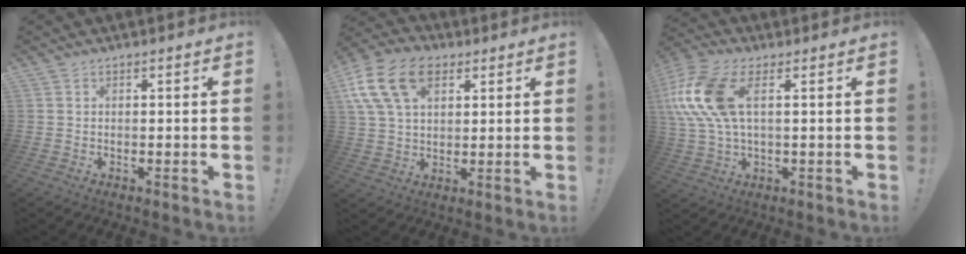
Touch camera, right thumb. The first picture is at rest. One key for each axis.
{"total": 16.3, "fx": 6.7, "fy": 10.7, "fz": 10.3, "tx": -0.200, "ty": -0.011, "tz": 0.128}
{"total": 16.6, "fx": 3.8, "fy": 8.4, "fz": 13.7, "tx": -0.282, "ty": 0.004, "tz": 0.070}